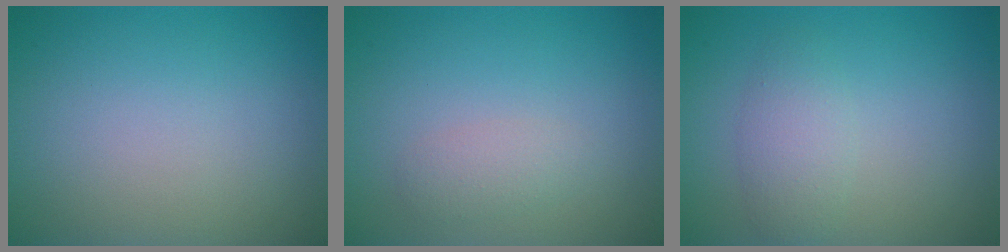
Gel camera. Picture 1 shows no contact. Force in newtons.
{"total": 1.5, "press": 1.5, "slide": 0.1}
{"total": 2.4, "press": 2.4, "slide": 0.0}